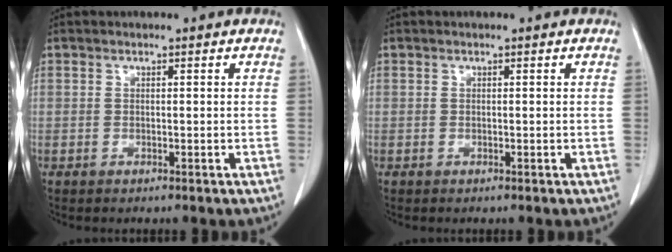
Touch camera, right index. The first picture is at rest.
{"total": 0.0}